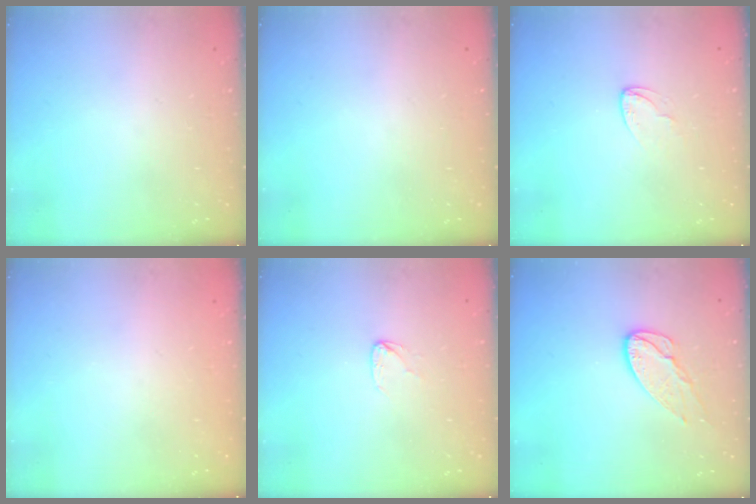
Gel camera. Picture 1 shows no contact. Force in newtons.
{"total": 0.0}
{"total": 2.9, "press": 2.9, "slide": 0.2}
{"total": 0.0}
{"total": 3.5, "press": 3.5, "slide": 0.3}
{"total": 9.1, "press": 9.1, "slide": 0.4}